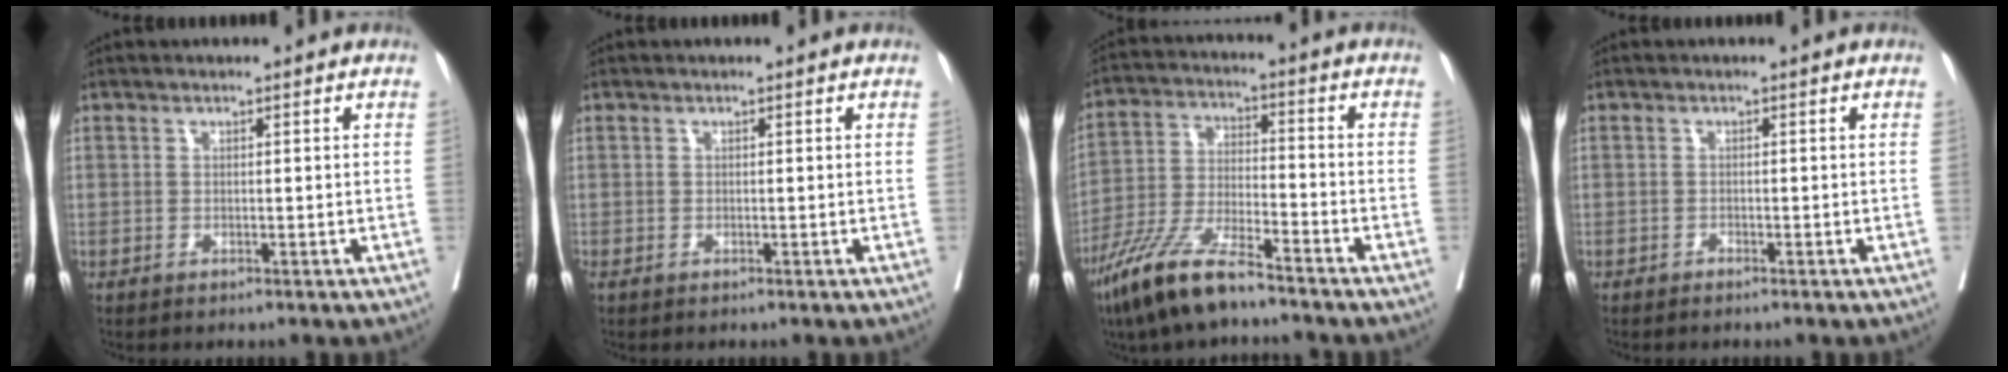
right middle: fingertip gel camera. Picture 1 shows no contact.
{"total": 0.0}
{"total": 11.4, "force": [-8.6, 1.7, 7.3], "torque": [-0.151, -0.021, -0.166]}
{"total": 0.5, "force": [-0.5, 0.0, 0.1], "torque": [-0.006, -0.001, -0.012]}